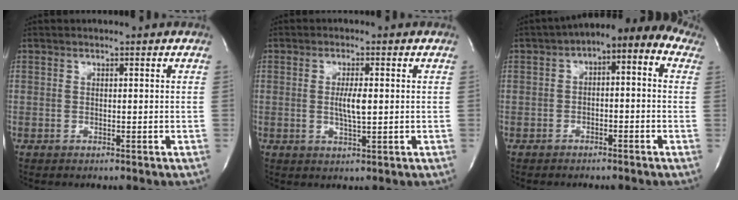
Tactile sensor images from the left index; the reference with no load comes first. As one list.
[{"total": 3.8, "force": [0.1, 0.6, 3.8], "torque": [-0.070, -0.003, 0.003]}, {"total": 9.4, "force": [3.4, 4.4, 7.5], "torque": [-0.096, 0.045, 0.038]}]